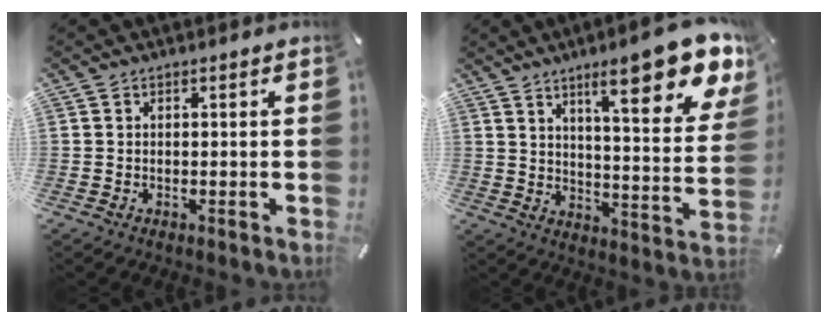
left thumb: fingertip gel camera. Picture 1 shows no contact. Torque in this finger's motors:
{"motor_torque": [3.30, 1.71, 0.81, -0.08, 0.43]}